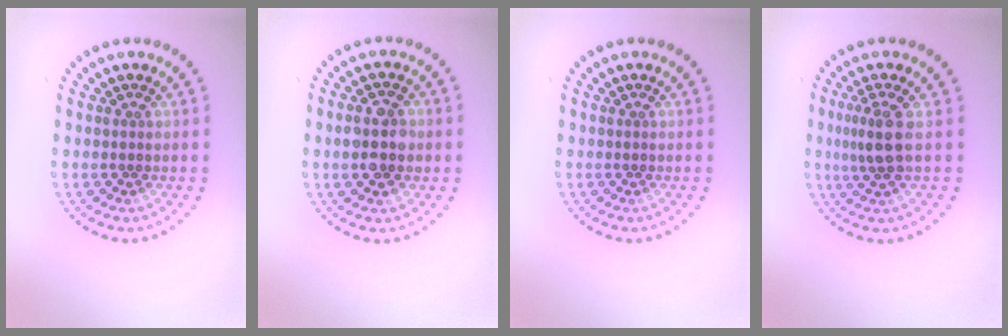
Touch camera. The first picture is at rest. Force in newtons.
{"total": 3.3, "press": 3.3, "slide": 0.3}
{"total": 0.0}
{"total": 2.7, "press": 2.2, "slide": 1.5}